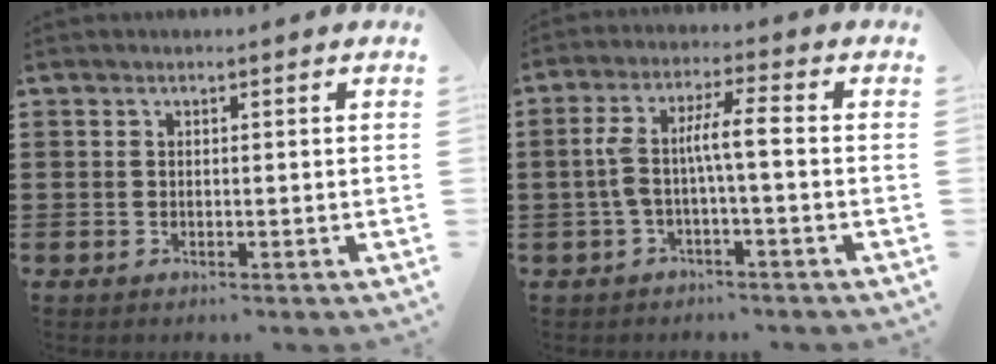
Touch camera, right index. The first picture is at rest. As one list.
[{"total": 6.2, "force": [-0.7, 0.9, 6.1], "torque": [-0.129, -0.001, -0.022]}]